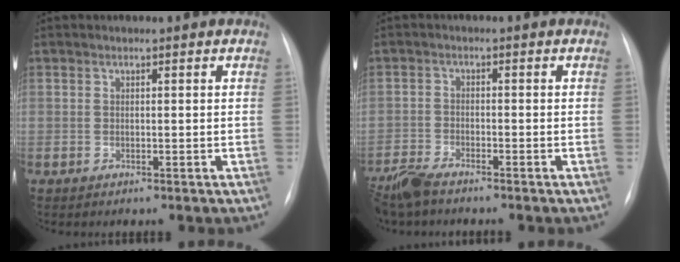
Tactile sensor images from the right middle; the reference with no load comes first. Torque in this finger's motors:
{"motor_torque": [-0.07, -0.25, 0.18, 0.04]}